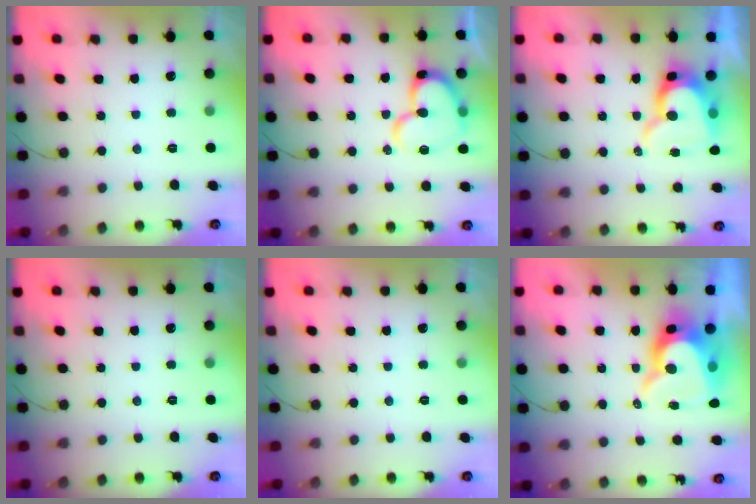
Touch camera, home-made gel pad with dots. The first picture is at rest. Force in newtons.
{"total": 15.0, "press": 14.8, "slide": 1.8}
{"total": 13.5, "press": 13.4, "slide": 1.4}
{"total": 0.0}
{"total": 0.0}
{"total": 12.3, "press": 12.2, "slide": 0.9}